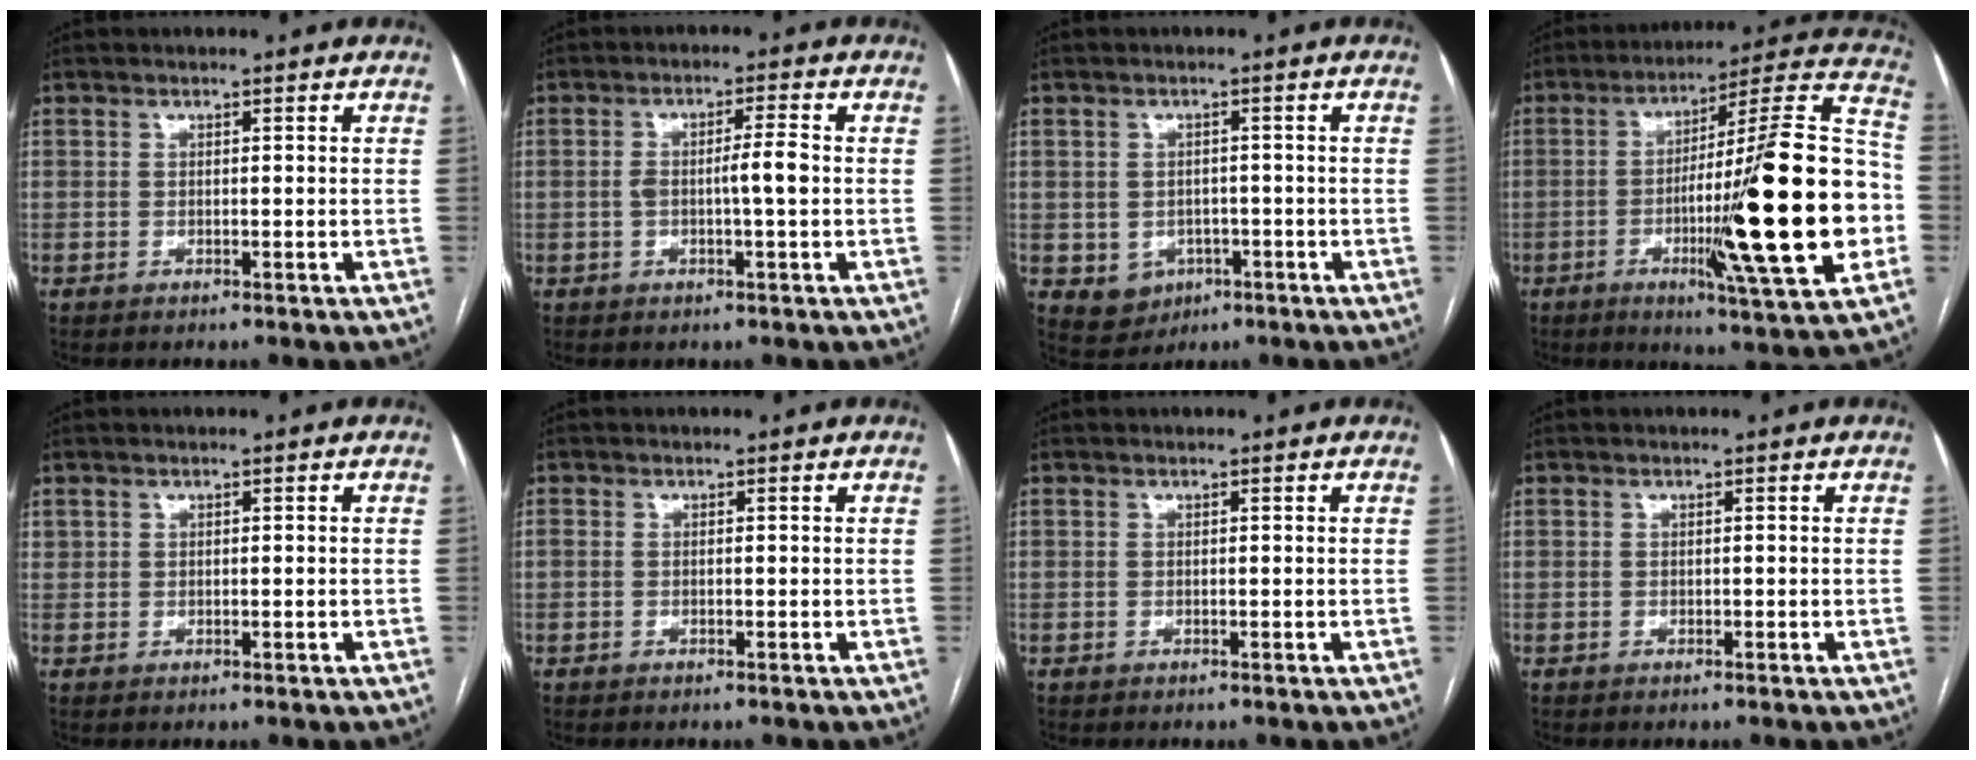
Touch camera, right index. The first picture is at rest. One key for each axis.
{"total": 4.4, "fx": -0.4, "fy": 0.2, "fz": 4.4, "tx": -0.079, "ty": 0.007, "tz": -0.005}
{"total": 5.3, "fx": -1.7, "fy": 4.7, "fz": 1.5, "tx": -0.020, "ty": 0.007, "tz": -0.013}
{"total": 27.3, "fx": -5.2, "fy": 0.6, "fz": 26.8, "tx": -0.361, "ty": -0.003, "tz": -0.090}
{"total": 0.8, "fx": 0.2, "fy": 0.5, "fz": 0.6, "tx": -0.019, "ty": 0.008, "tz": 0.011}
{"total": 0.6, "fx": -0.1, "fy": 0.3, "fz": 0.5, "tx": -0.014, "ty": 0.003, "tz": 0.000}
{"total": 0.0}
{"total": 0.0}